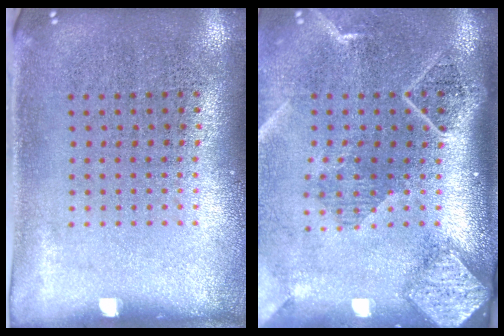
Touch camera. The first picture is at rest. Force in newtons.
{"total": 2.7, "press": 2.0, "slide": 1.8}